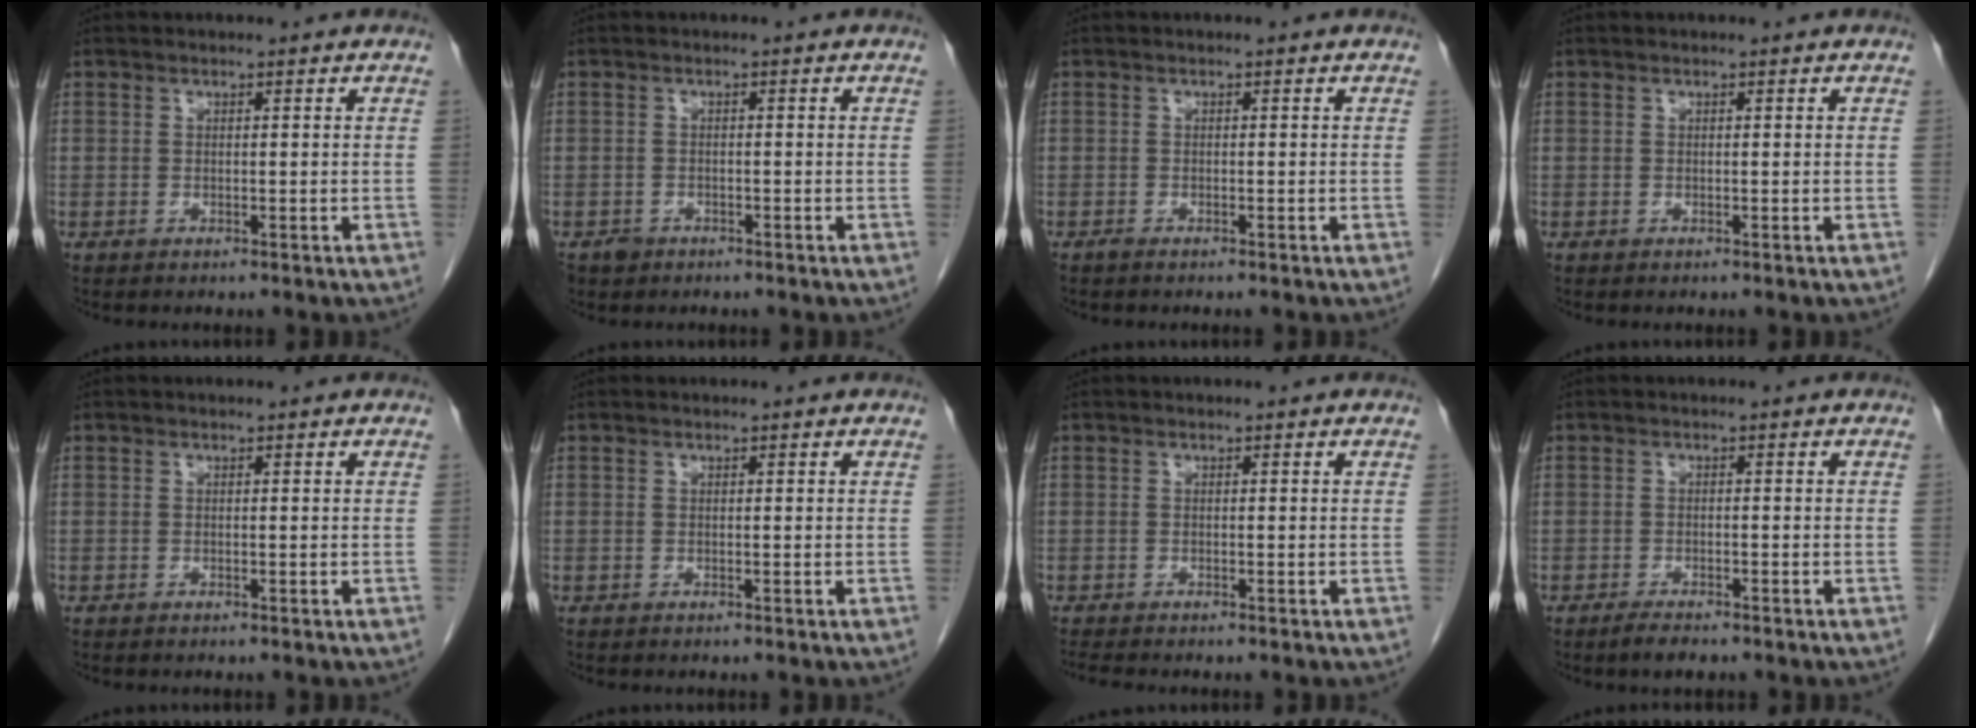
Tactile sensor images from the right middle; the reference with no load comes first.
{"total": 1.5, "force": [-1.0, 1.1, 0.1], "torque": [-0.006, 0.004, -0.014]}
{"total": 0.8, "force": [-0.7, 0.1, 0.4], "torque": [-0.014, -0.002, -0.011]}
{"total": 0.0}
{"total": 0.0}
{"total": 0.0}
{"total": 1.6, "force": [-1.5, -0.1, 0.6], "torque": [-0.017, -0.006, -0.026]}
{"total": 2.4, "force": [-1.9, 0.5, 1.3], "torque": [-0.029, -0.005, -0.030]}